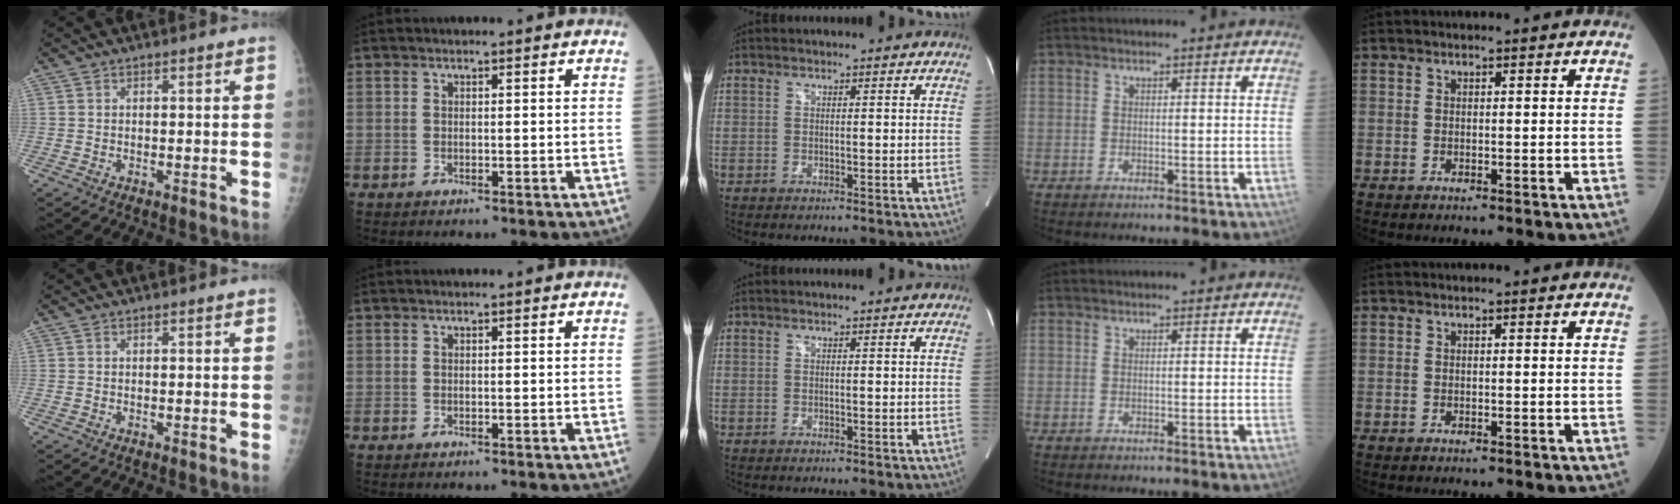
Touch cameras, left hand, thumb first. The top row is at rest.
{}